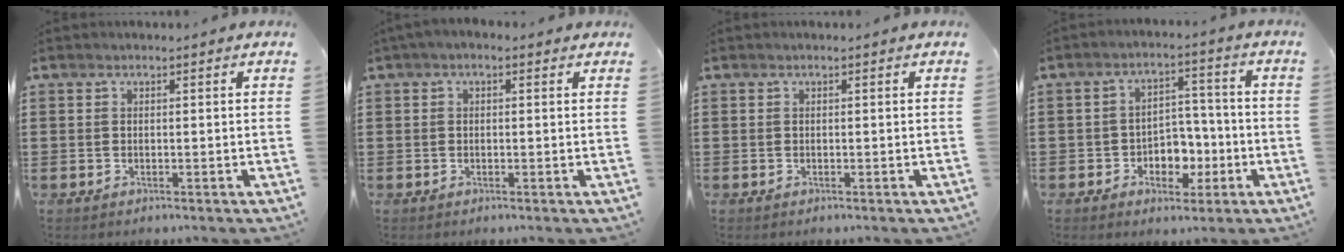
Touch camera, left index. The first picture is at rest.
{"total": 1.1, "force": [-0.2, 0.6, 0.9], "torque": [-0.016, 0.005, -0.004]}
{"total": 0.0}
{"total": 5.1, "force": [-1.8, 4.1, 2.5], "torque": [-0.046, 0.011, -0.036]}